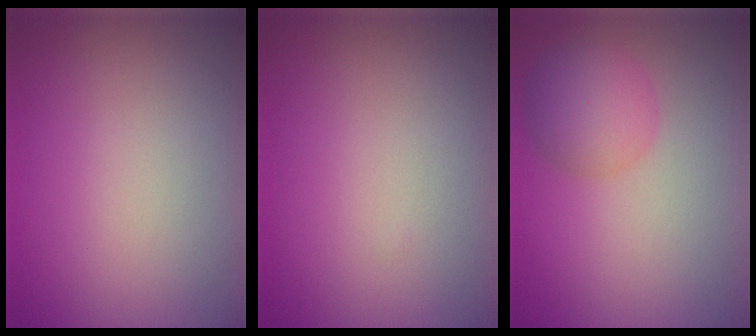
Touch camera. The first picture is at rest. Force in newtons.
{"total": 0.0}
{"total": 3.8, "press": 3.8, "slide": 0.2}